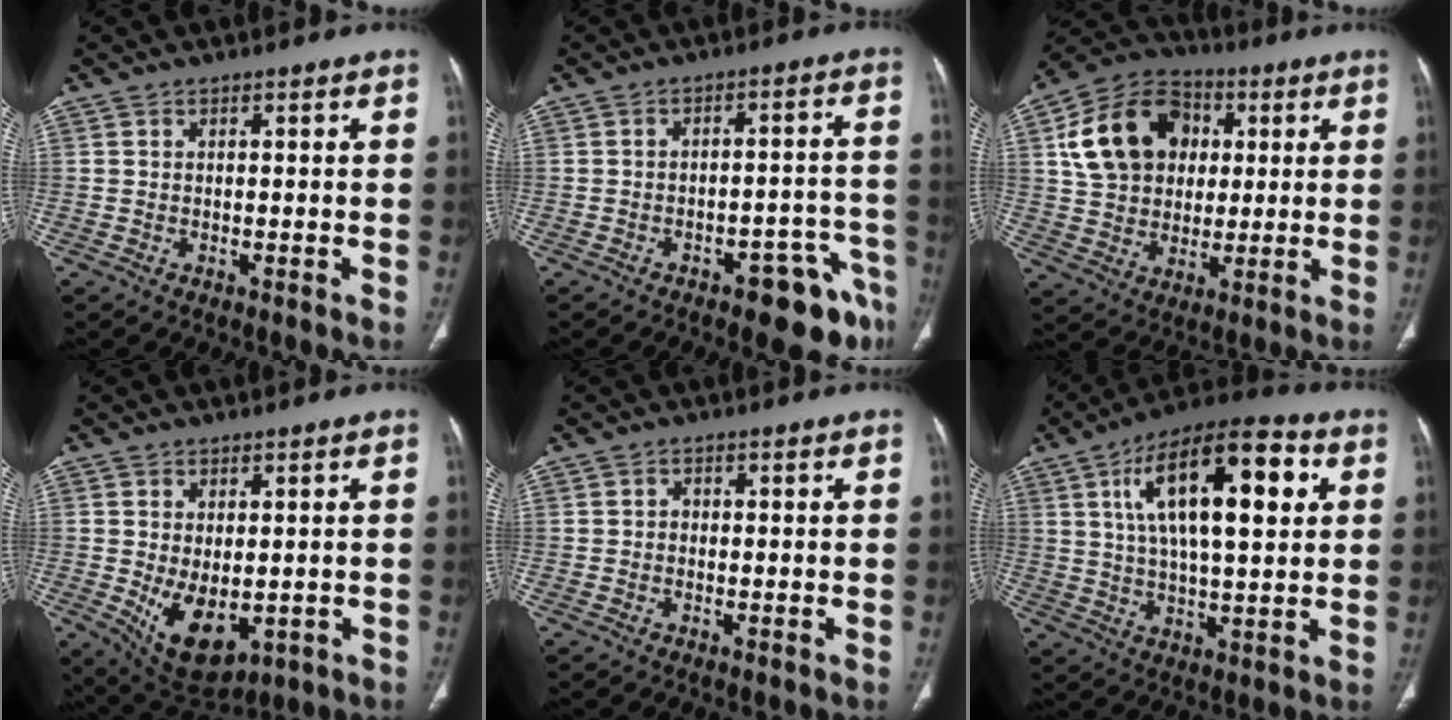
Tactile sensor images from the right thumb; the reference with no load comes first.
{"total": 11.4, "force": [-7.2, 4.0, 7.8], "torque": [-0.066, 0.053, -0.089]}
{"total": 17.4, "force": [4.2, 13.6, 10.1], "torque": [-0.160, 0.012, 0.072]}
{"total": 9.6, "force": [-1.6, 5.5, 7.7], "torque": [-0.115, -0.013, 0.000]}
{"total": 0.6, "force": [-0.2, 0.5, 0.3], "torque": [-0.001, 0.003, -0.007]}
{"total": 19.9, "force": [6.1, 7.6, 17.4], "torque": [-0.268, 0.005, 0.092]}